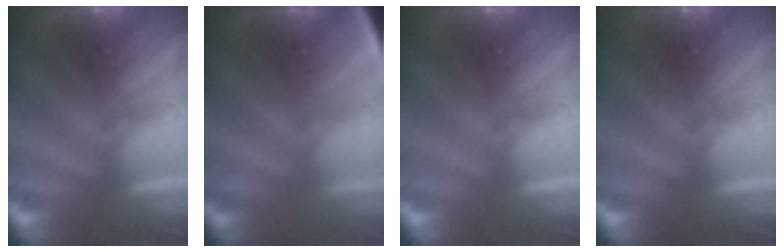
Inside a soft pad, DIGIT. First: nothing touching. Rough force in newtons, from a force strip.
{"total": 2.7}
{"total": 0.0}
{"total": 0.0}